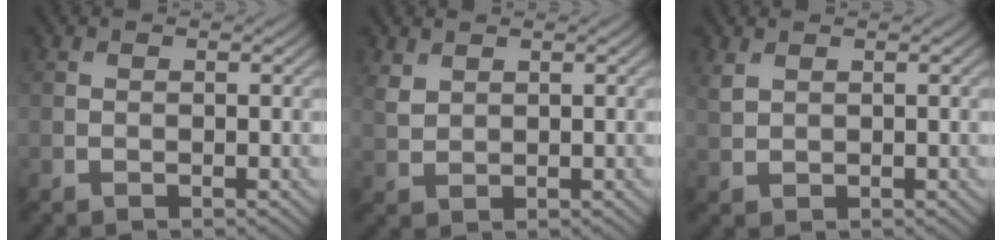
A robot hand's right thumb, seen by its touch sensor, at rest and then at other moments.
{"total": 1.9, "force": [1.3, 1.1, 0.8], "torque": [-0.027, -0.001, 0.033]}
{"total": 1.4, "force": [1.0, 0.6, 0.8], "torque": [-0.027, -0.001, 0.027]}